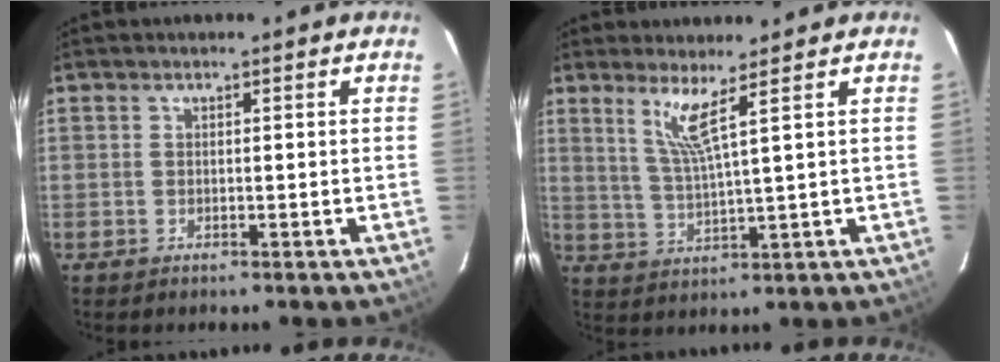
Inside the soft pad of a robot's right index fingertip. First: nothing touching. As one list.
[{"total": 5.2, "force": [3.2, -1.0, 4.0], "torque": [-0.082, -0.011, 0.067]}]